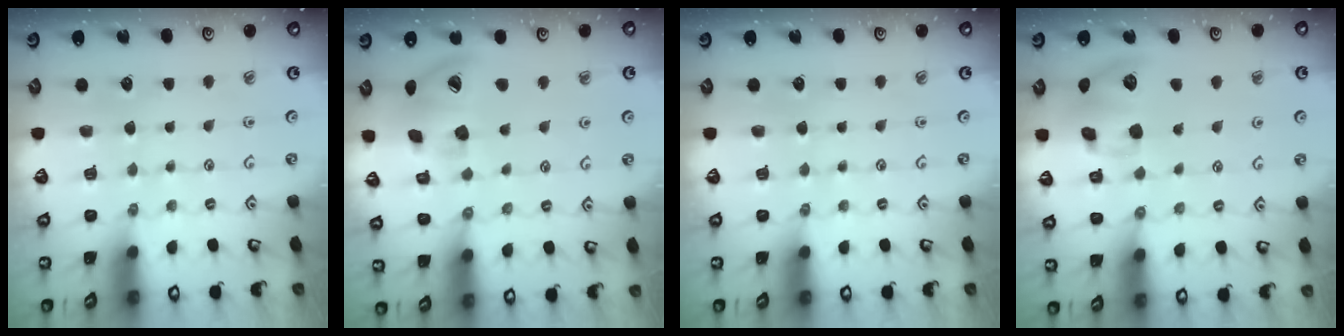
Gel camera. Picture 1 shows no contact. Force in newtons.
{"total": 15.6, "press": 15.5, "slide": 2.3}
{"total": 0.0}
{"total": 12.5, "press": 12.4, "slide": 1.7}